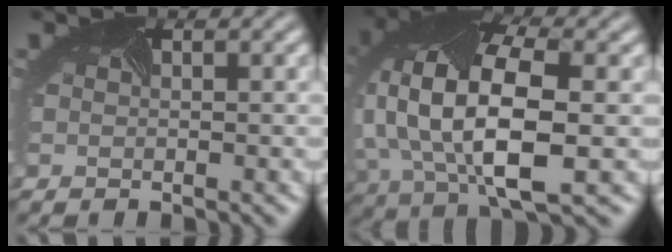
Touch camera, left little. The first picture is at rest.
{"total": 13.7, "force": [0.0, 7.3, 11.6], "torque": [-0.238, -0.015, 0.003]}